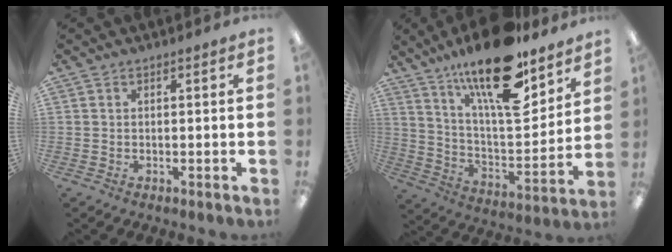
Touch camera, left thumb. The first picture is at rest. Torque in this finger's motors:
{"motor_torque": [1.38, 0.25, 1.83, -0.96, 0.53]}